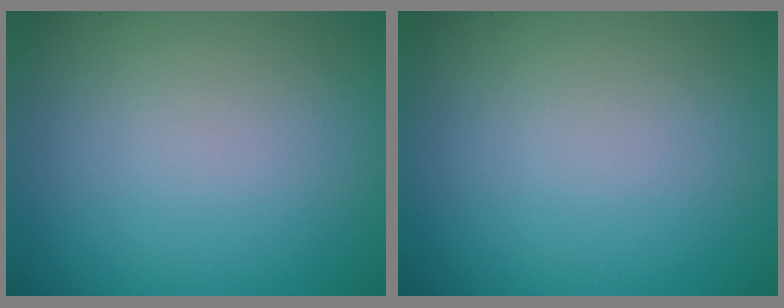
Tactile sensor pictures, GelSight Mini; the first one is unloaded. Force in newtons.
{"total": 0.0}